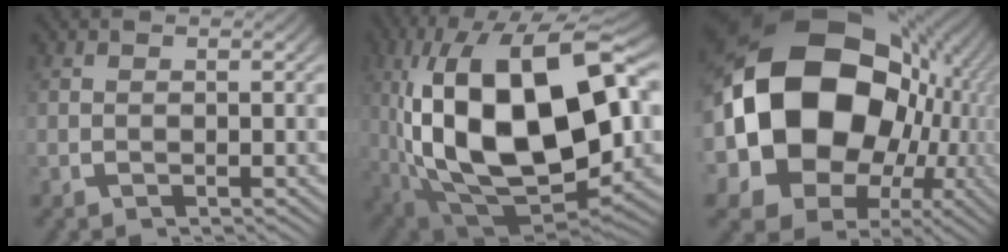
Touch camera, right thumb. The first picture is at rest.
{"total": 24.4, "force": [-1.0, 14.4, 19.7], "torque": [-0.390, -0.058, 0.016]}
{"total": 28.8, "force": [0.5, 20.3, 20.3], "torque": [-0.386, -0.059, 0.024]}